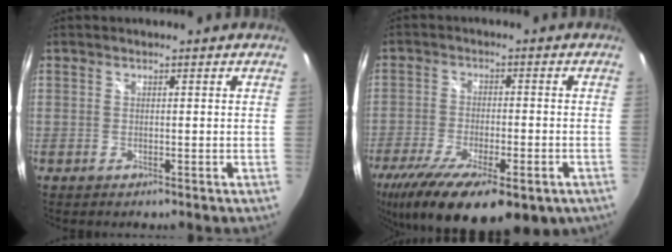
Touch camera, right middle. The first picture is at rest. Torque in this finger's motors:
{"motor_torque": [1.37, -0.77, 0.40, 0.21]}